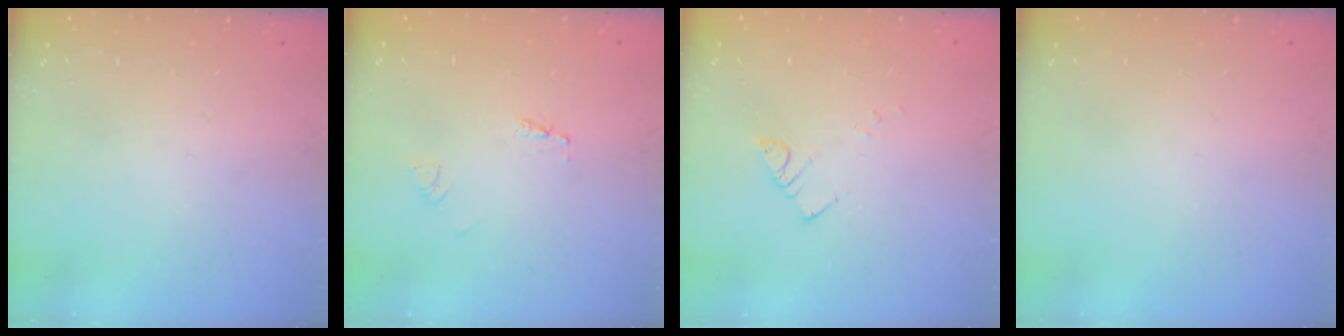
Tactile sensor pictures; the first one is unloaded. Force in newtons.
{"total": 1.5, "press": 1.5, "slide": 0.1}
{"total": 2.4, "press": 2.4, "slide": 0.1}
{"total": 0.0}